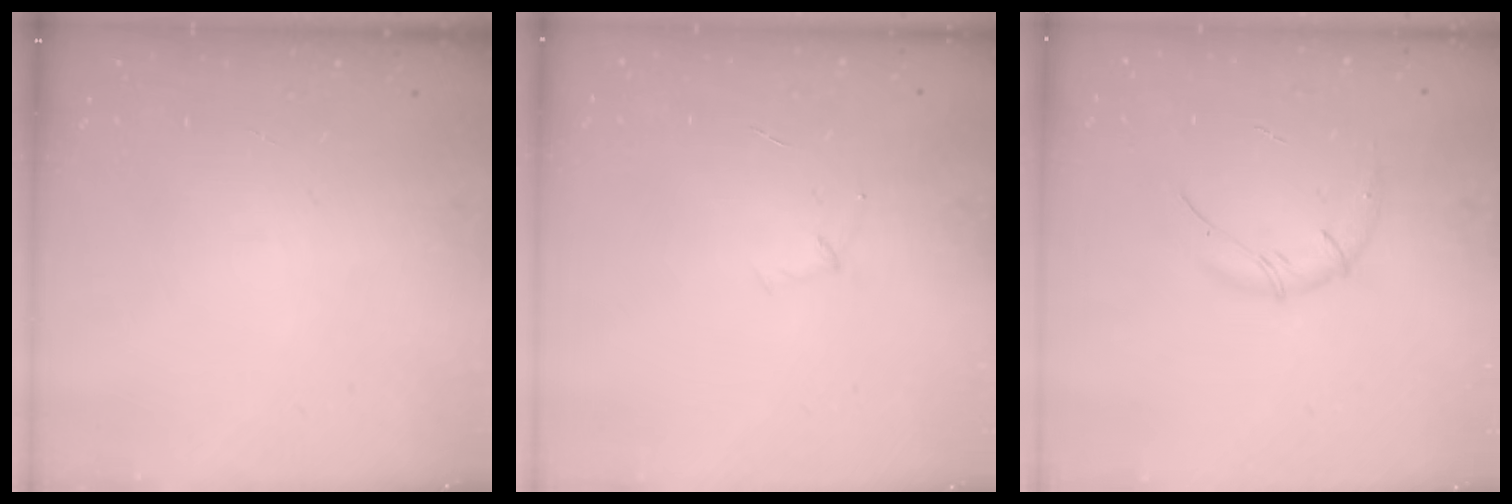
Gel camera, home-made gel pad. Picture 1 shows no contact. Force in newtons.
{"total": 4.1, "press": 3.9, "slide": 1.0}
{"total": 7.9, "press": 7.8, "slide": 1.2}